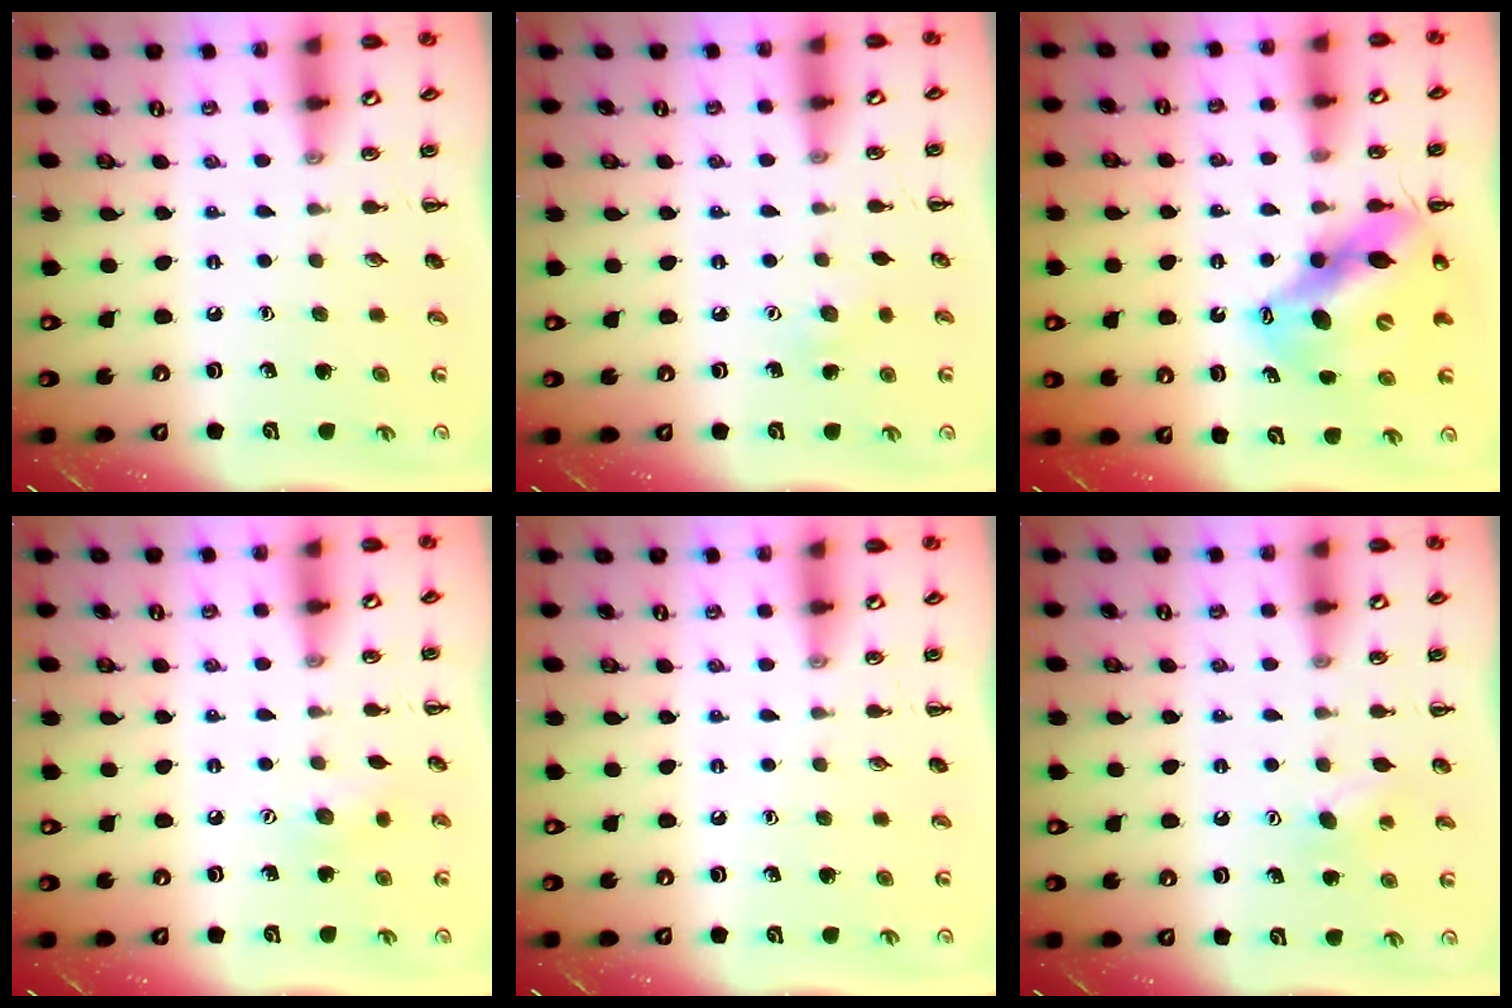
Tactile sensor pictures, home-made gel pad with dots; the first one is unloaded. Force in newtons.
{"total": 5.6, "press": 5.4, "slide": 1.6}
{"total": 13.8, "press": 13.4, "slide": 3.5}
{"total": 6.2, "press": 6.1, "slide": 1.1}
{"total": 0.0}
{"total": 5.1, "press": 5.0, "slide": 0.9}